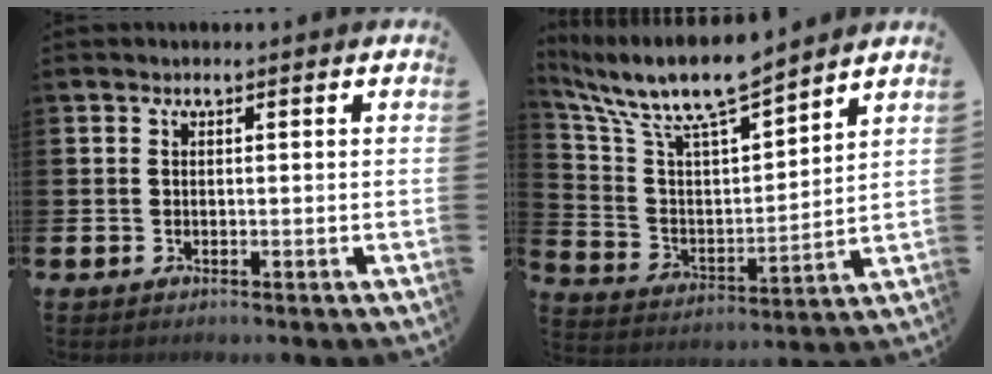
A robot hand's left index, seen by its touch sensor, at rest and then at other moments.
{"total": 10.3, "force": [9.4, 1.5, 3.9], "torque": [-0.123, -0.062, 0.163]}